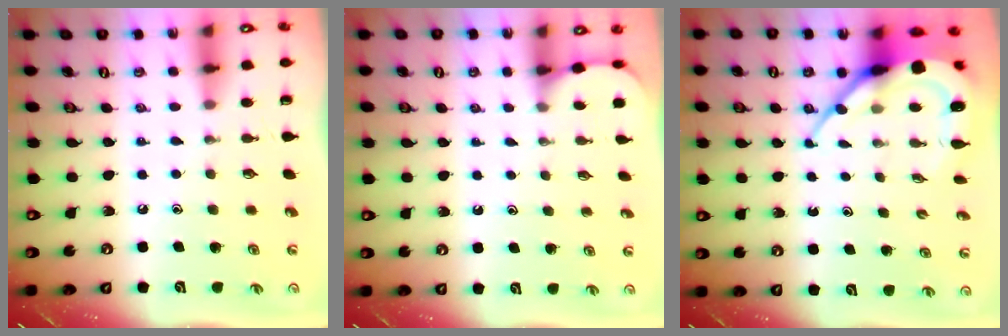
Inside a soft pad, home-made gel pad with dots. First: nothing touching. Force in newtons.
{"total": 1.8, "press": 1.8, "slide": 0.2}
{"total": 10.5, "press": 10.5, "slide": 0.9}